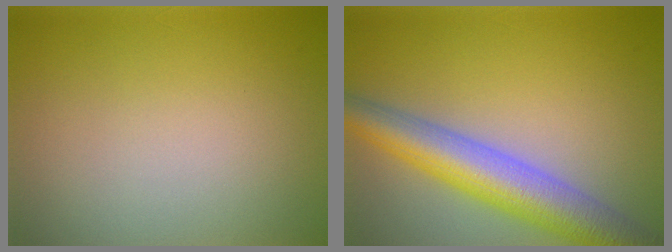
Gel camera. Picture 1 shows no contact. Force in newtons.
{"total": 7.7, "press": 7.7, "slide": 0.3}